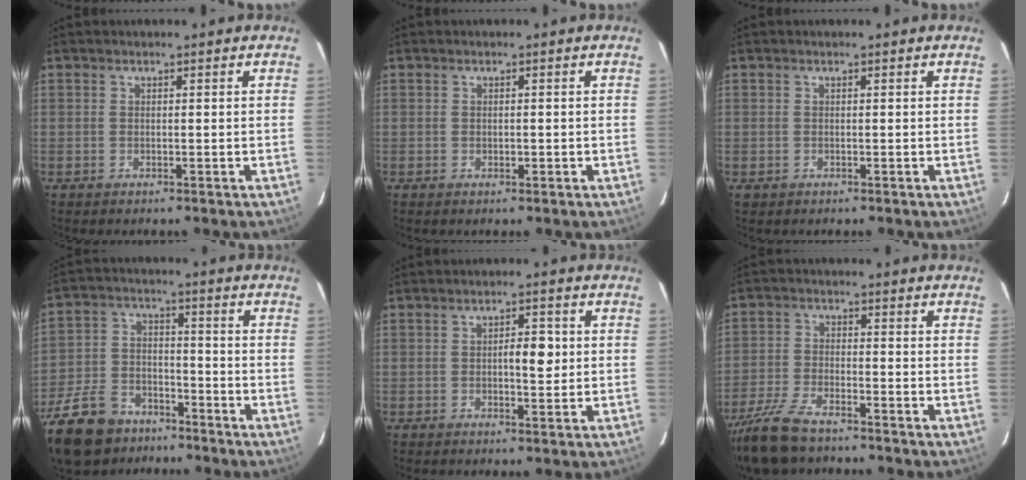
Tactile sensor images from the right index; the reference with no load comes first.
{"total": 0.8, "force": [-0.2, 0.4, 0.7], "torque": [-0.012, -0.001, -0.001]}
{"total": 0.6, "force": [0.0, 0.6, 0.0], "torque": [0.001, 0.006, 0.000]}
{"total": 12.9, "force": [-9.3, 7.5, 4.7], "torque": [-0.110, 0.007, -0.162]}
{"total": 3.7, "force": [0.2, 1.3, 3.5], "torque": [-0.052, 0.004, 0.003]}
{"total": 8.5, "force": [-7.0, 2.1, 4.3], "torque": [-0.093, -0.022, -0.128]}